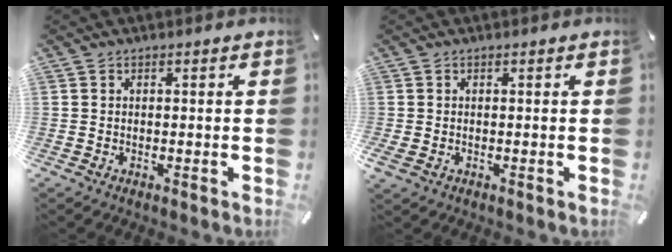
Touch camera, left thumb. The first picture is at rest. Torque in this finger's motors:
{"motor_torque": [1.59, 3.42, 1.28, -0.50, 0.99]}